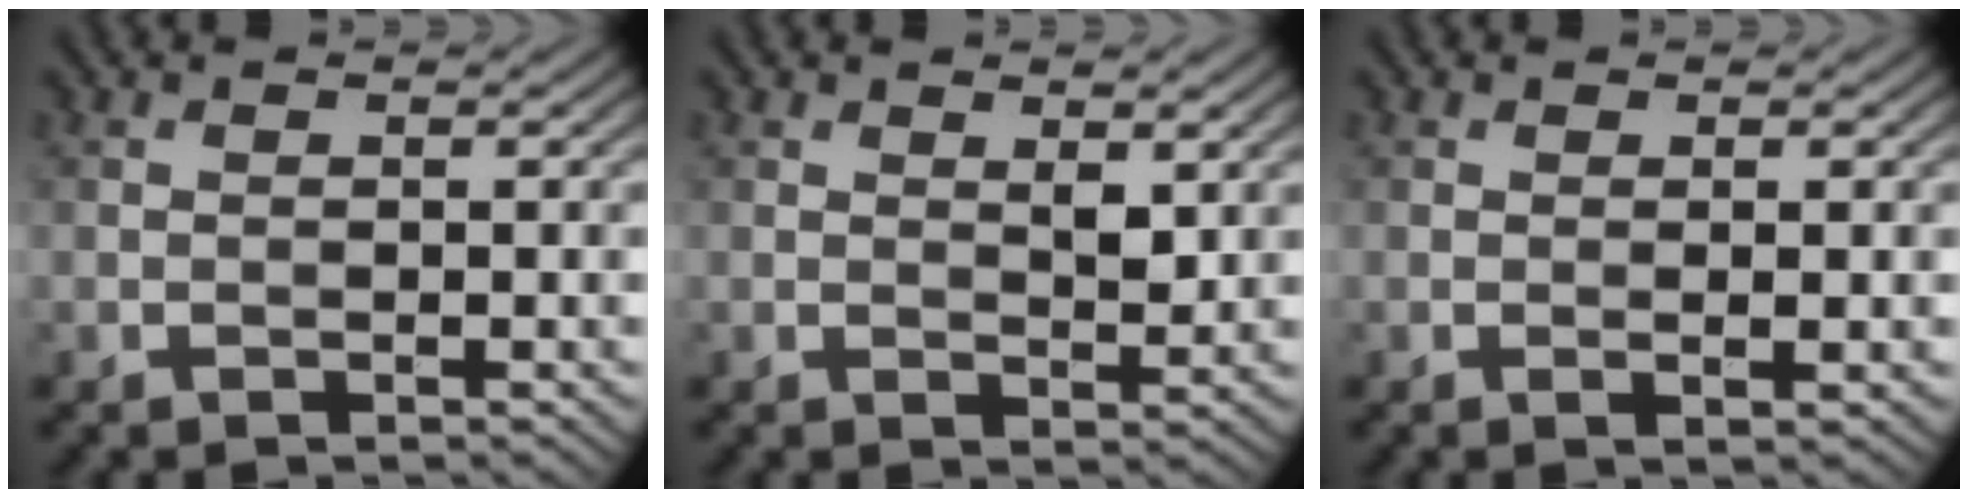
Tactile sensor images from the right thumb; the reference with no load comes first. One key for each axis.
{"total": 2.0, "fx": 1.0, "fy": 0.8, "fz": 1.5, "tx": -0.028, "ty": -0.007, "tz": 0.021}
{"total": 1.2, "fx": 0.1, "fy": 0.0, "fz": 1.2, "tx": -0.030, "ty": 0.000, "tz": 0.000}